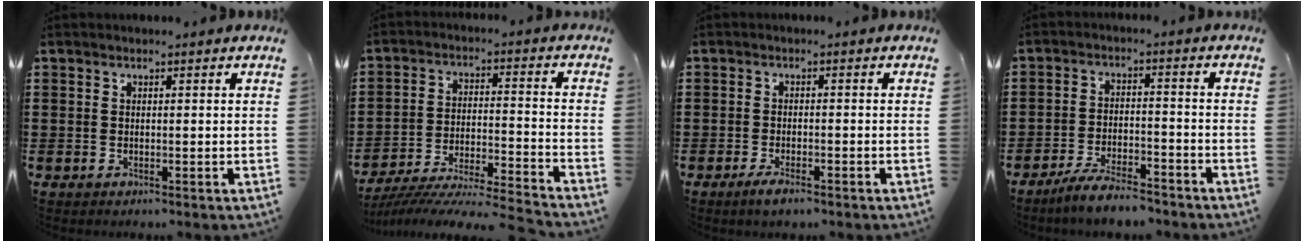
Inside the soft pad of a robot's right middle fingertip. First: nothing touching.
{"total": 7.0, "force": [-6.7, -0.1, 1.9], "torque": [-0.034, -0.009, -0.136]}
{"total": 2.4, "force": [-1.7, 0.6, 1.5], "torque": [-0.032, 0.001, -0.035]}
{"total": 5.6, "force": [-5.2, 0.5, 1.9], "torque": [-0.045, -0.002, -0.103]}